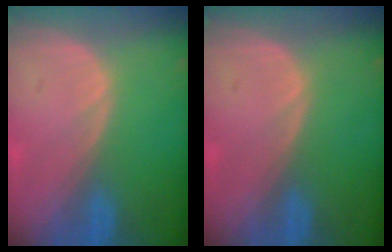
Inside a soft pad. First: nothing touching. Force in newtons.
{"total": 0.0}